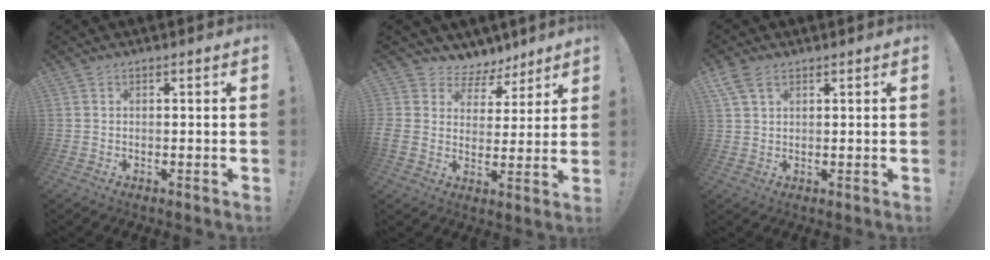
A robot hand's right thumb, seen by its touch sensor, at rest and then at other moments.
{"total": 6.4, "force": [3.3, 5.3, 1.5], "torque": [-0.013, -0.031, 0.068]}
{"total": 5.1, "force": [2.7, 2.8, 3.3], "torque": [-0.060, -0.003, 0.054]}